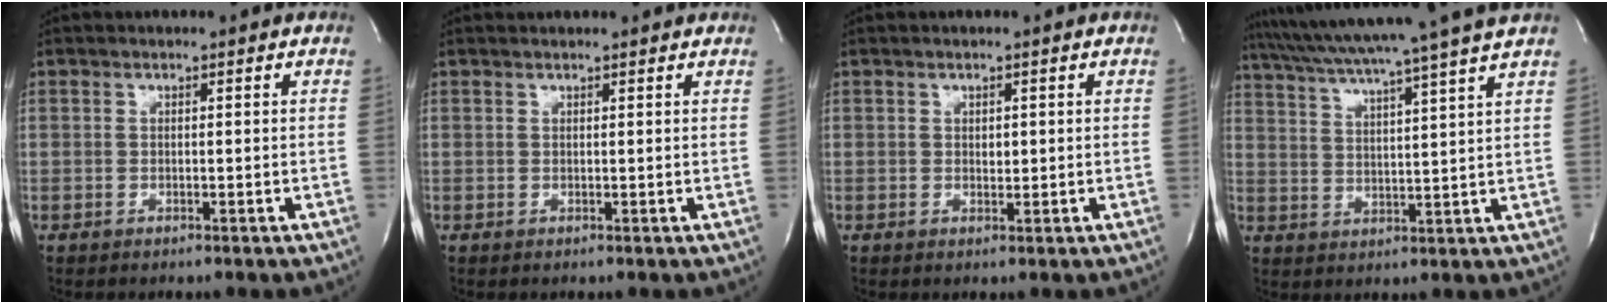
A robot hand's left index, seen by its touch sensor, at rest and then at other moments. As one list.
[{"total": 3.8, "force": [3.6, 0.4, 1.0], "torque": [-0.016, 0.022, 0.039]}, {"total": 0.9, "force": [0.2, 0.6, 0.7], "torque": [-0.009, -0.002, 0.006]}, {"total": 17.0, "force": [14.6, -2.3, 8.4], "torque": [-0.152, -0.011, 0.209]}]